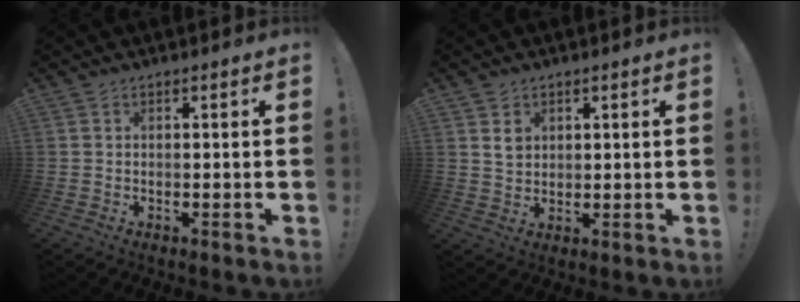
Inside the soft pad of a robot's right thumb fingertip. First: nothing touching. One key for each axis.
{"total": 4.3, "fx": 2.2, "fy": 3.5, "fz": 1.5, "tx": -0.009, "ty": -0.008, "tz": 0.037}